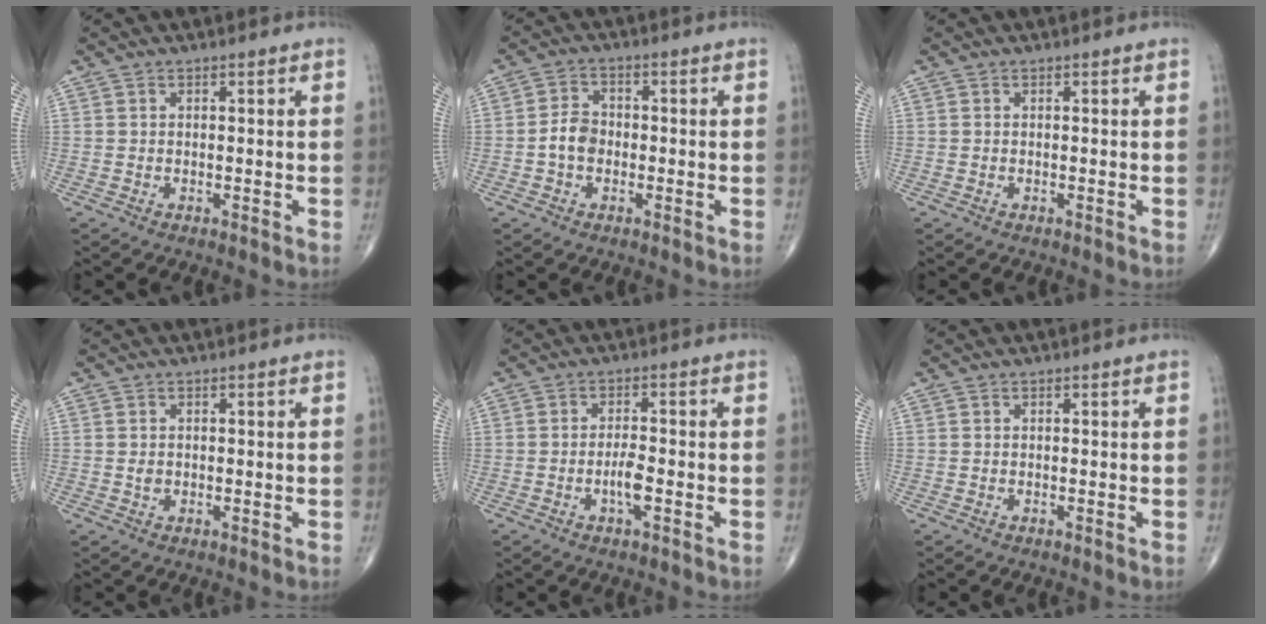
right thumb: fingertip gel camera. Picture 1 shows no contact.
{"total": 4.5, "force": [-1.0, 3.3, 2.8], "torque": [-0.043, 0.015, -0.026]}
{"total": 0.0}
{"total": 1.0, "force": [-0.1, 0.7, 0.7], "torque": [-0.013, -0.002, -0.001]}
{"total": 3.5, "force": [-1.4, 0.9, 3.1], "torque": [-0.057, 0.005, -0.027]}
{"total": 0.0}